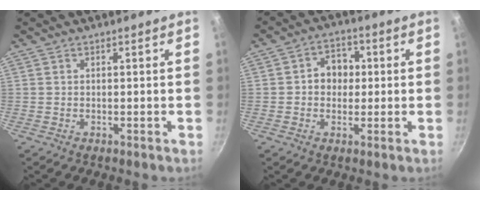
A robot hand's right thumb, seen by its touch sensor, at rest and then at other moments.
{"total": 6.2, "force": [0.4, 5.0, 3.6], "torque": [-0.026, 0.013, 0.000]}